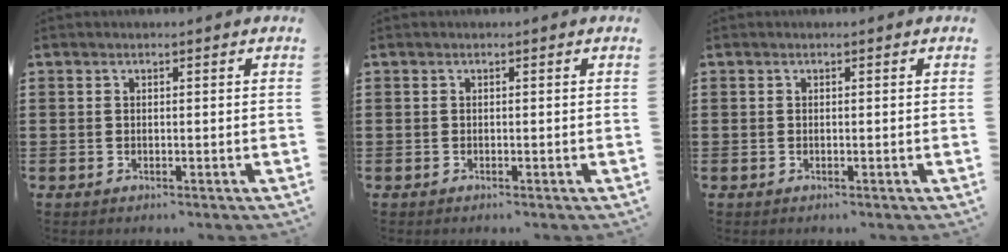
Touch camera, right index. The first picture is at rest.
{"total": 0.0}
{"total": 0.0}